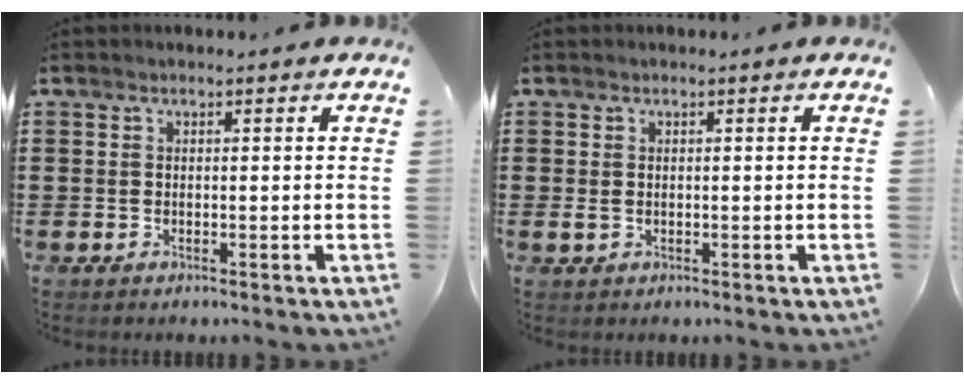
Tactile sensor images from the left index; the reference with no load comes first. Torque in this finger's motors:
{"motor_torque": [0.16, 0.20, 0.05, 0.03]}